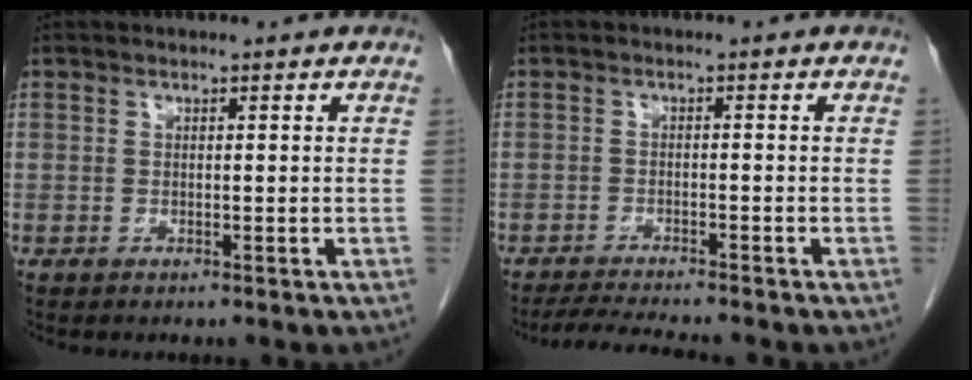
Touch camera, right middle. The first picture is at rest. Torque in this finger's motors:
{"motor_torque": [0.33, -0.29, 0.01, 0.01]}